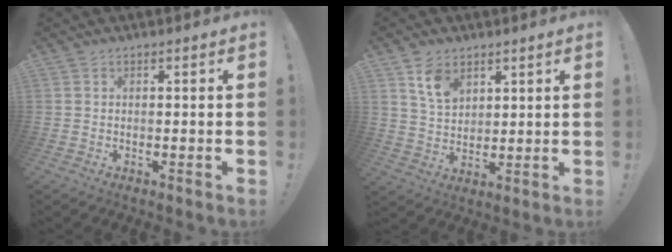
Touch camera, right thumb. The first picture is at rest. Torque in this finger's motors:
{"motor_torque": [0.10, -0.04, 0.08, -0.04, -0.04]}